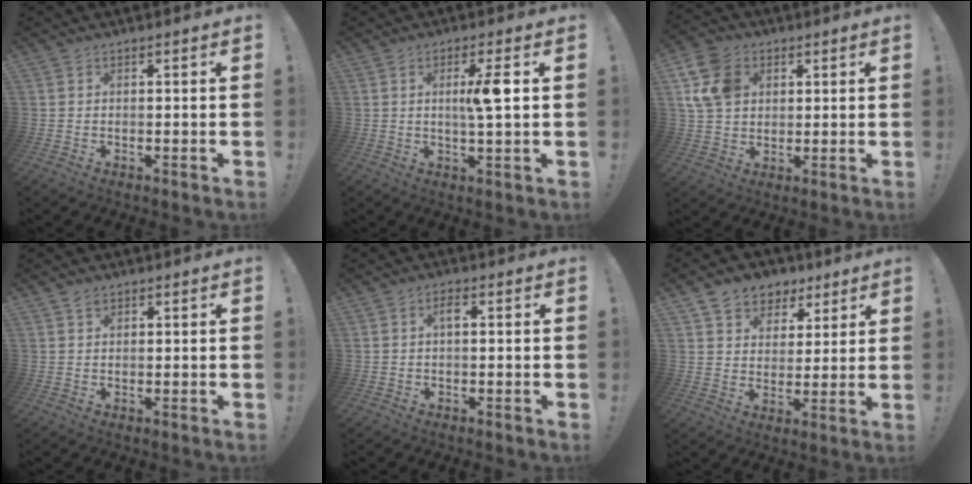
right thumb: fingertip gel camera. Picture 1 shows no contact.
{"total": 6.7, "force": [1.0, 0.1, 6.6], "torque": [-0.114, -0.003, 0.007]}
{"total": 12.7, "force": [4.1, 9.9, 6.9], "torque": [-0.124, -0.009, 0.085]}
{"total": 1.3, "force": [1.0, 0.7, 0.5], "torque": [-0.004, -0.002, 0.017]}
{"total": 2.2, "force": [0.2, 0.6, 2.1], "torque": [-0.037, 0.006, -0.003]}
{"total": 8.5, "force": [5.2, 6.6, 1.6], "torque": [-0.019, -0.033, 0.103]}